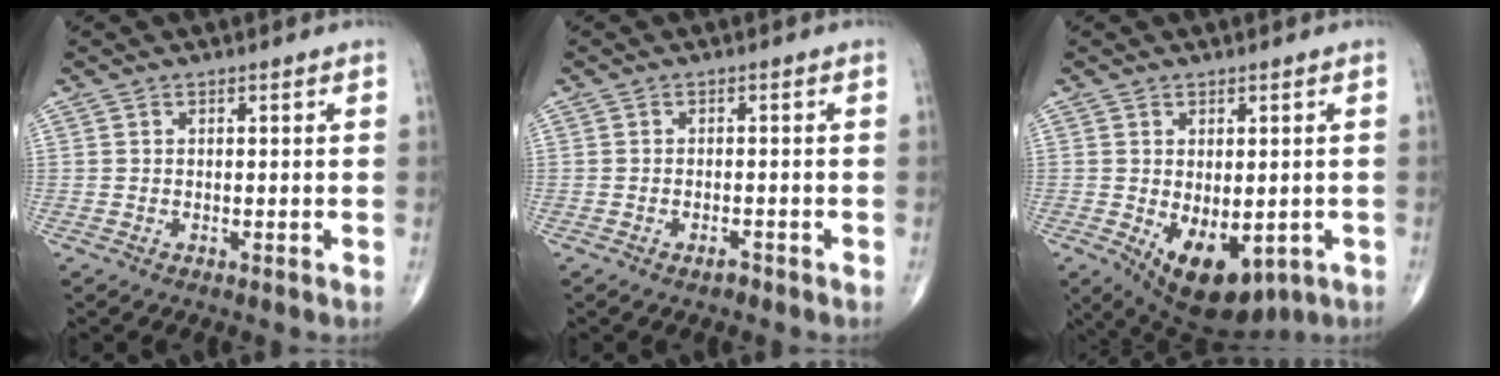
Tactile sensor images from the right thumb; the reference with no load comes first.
{"total": 1.5, "force": [-1.1, 0.5, 0.9], "torque": [-0.017, 0.002, -0.019]}
{"total": 12.2, "force": [-3.6, 6.7, 9.5], "torque": [-0.130, -0.007, -0.030]}